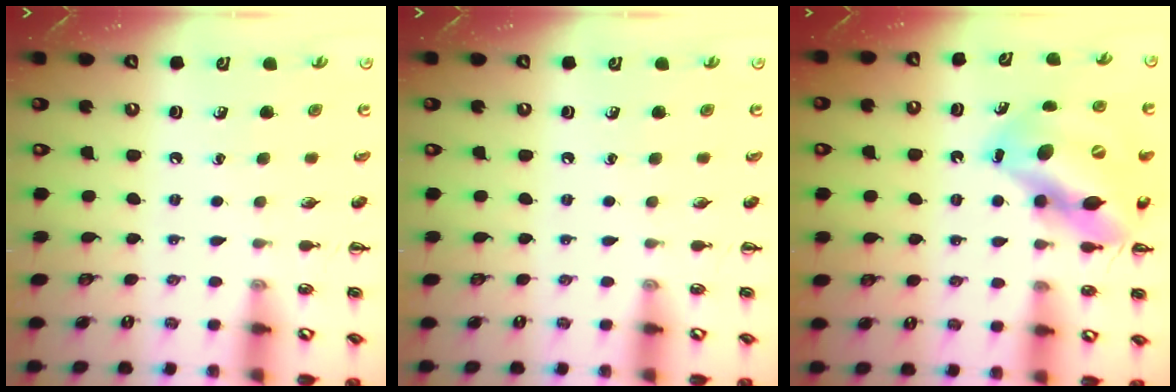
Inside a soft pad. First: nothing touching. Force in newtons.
{"total": 0.0}
{"total": 14.5, "press": 14.0, "slide": 4.0}